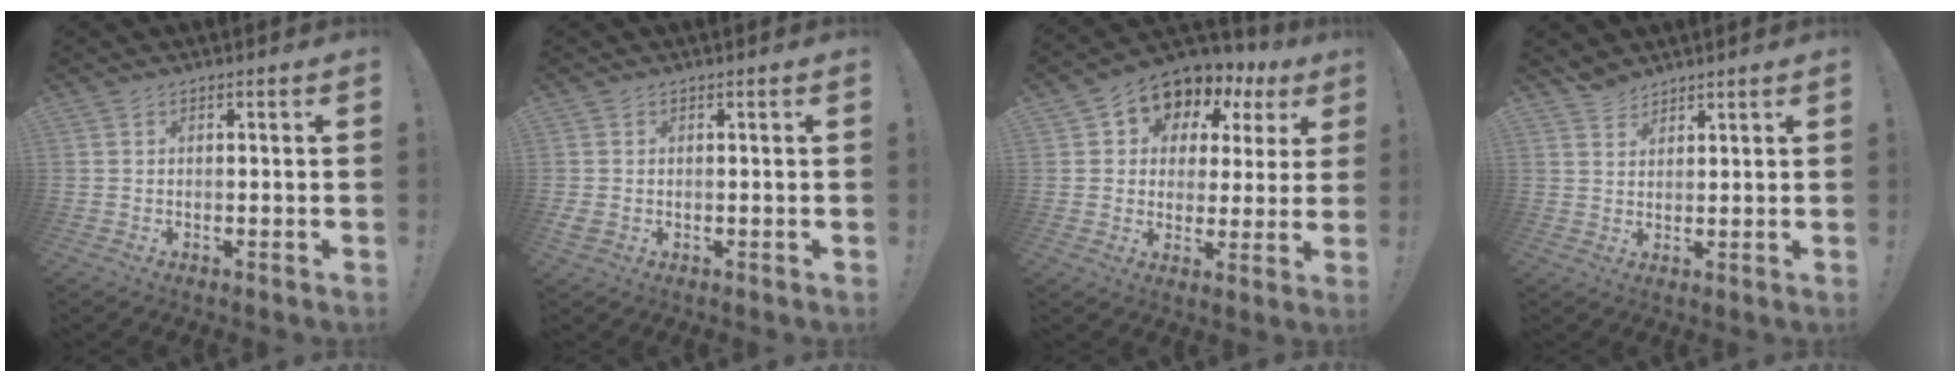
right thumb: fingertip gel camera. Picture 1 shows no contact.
{"total": 1.5, "force": [0.2, 1.2, 0.8], "torque": [-0.010, -0.003, 0.004]}
{"total": 8.3, "force": [4.8, 6.2, 2.8], "torque": [-0.044, -0.043, 0.086]}
{"total": 4.2, "force": [3.7, 2.1, 0.4], "torque": [-0.004, -0.023, 0.069]}